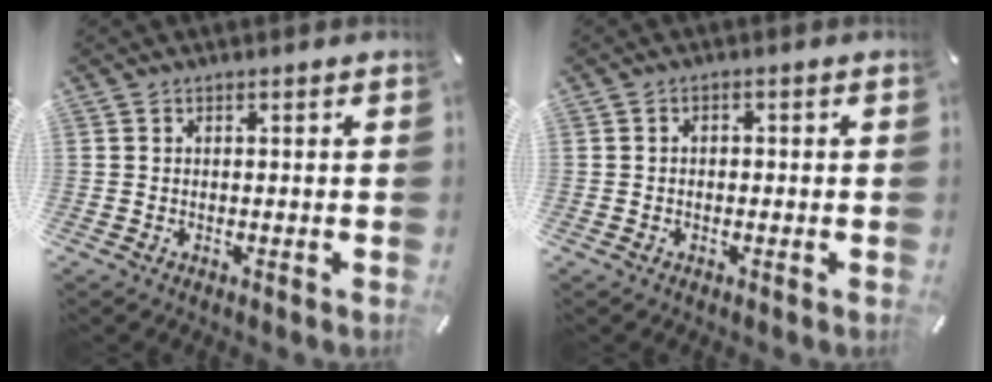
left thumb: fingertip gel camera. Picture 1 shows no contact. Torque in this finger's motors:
{"motor_torque": [0.56, 0.52, 0.13, -0.07, 0.00]}